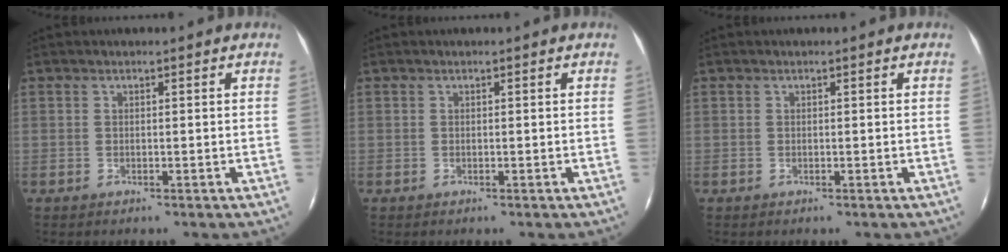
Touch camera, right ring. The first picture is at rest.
{"total": 0.0}
{"total": 0.0}